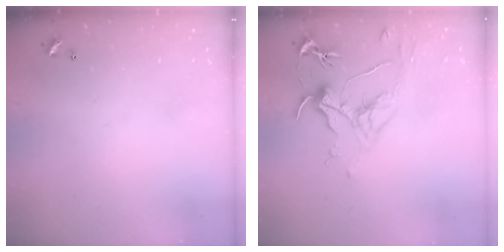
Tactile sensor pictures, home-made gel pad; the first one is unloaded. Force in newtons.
{"total": 1.6, "press": 1.4, "slide": 0.7}